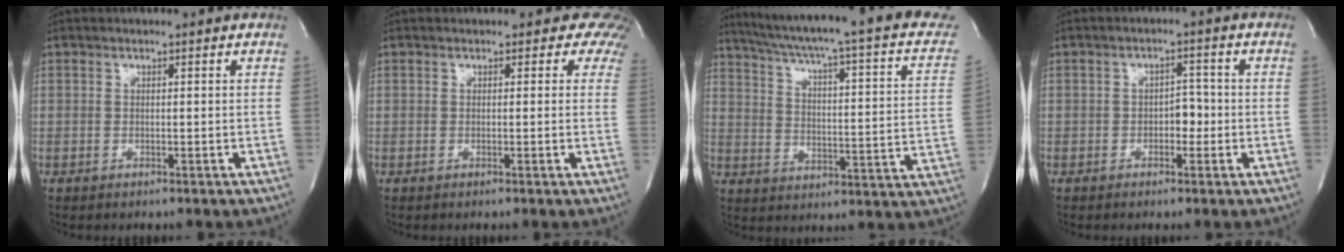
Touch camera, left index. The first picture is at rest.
{"total": 4.1, "force": [2.9, 2.9, 0.4], "torque": [0.033, -0.010, -0.001]}
{"total": 24.9, "force": [19.6, 3.0, 15.0], "torque": [-0.220, -0.026, 0.239]}
{"total": 3.0, "force": [-0.9, 1.8, 2.3], "torque": [-0.023, 0.010, -0.015]}